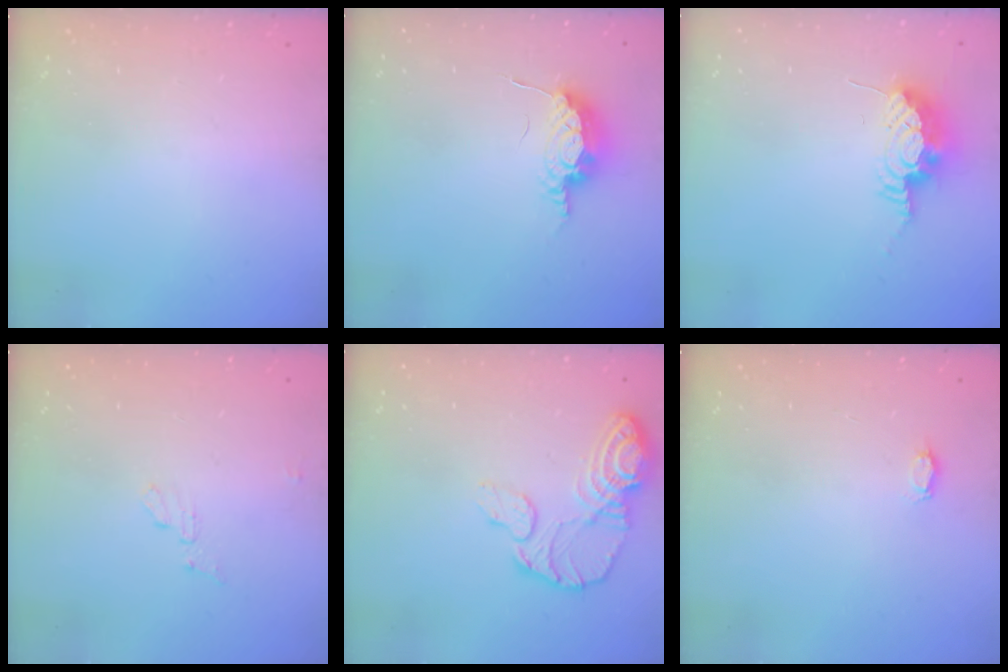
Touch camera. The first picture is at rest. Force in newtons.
{"total": 7.4, "press": 7.3, "slide": 0.8}
{"total": 8.9, "press": 8.9, "slide": 0.4}
{"total": 4.4, "press": 4.4, "slide": 0.4}
{"total": 12.0, "press": 11.9, "slide": 1.1}
{"total": 2.3, "press": 2.3, "slide": 0.3}